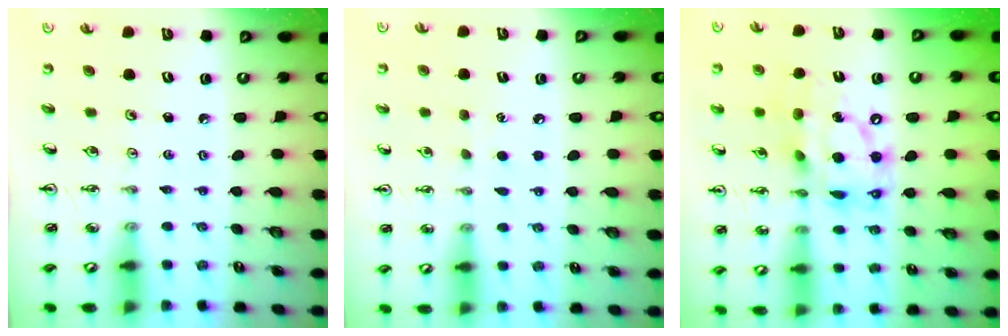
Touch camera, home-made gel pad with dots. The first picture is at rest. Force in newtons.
{"total": 4.8, "press": 4.8, "slide": 0.5}
{"total": 15.5, "press": 15.4, "slide": 1.3}